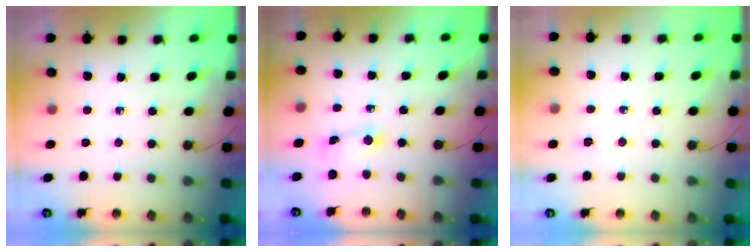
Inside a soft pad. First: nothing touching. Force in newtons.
{"total": 2.2, "press": 2.2, "slide": 0.3}
{"total": 3.7, "press": 3.6, "slide": 0.5}